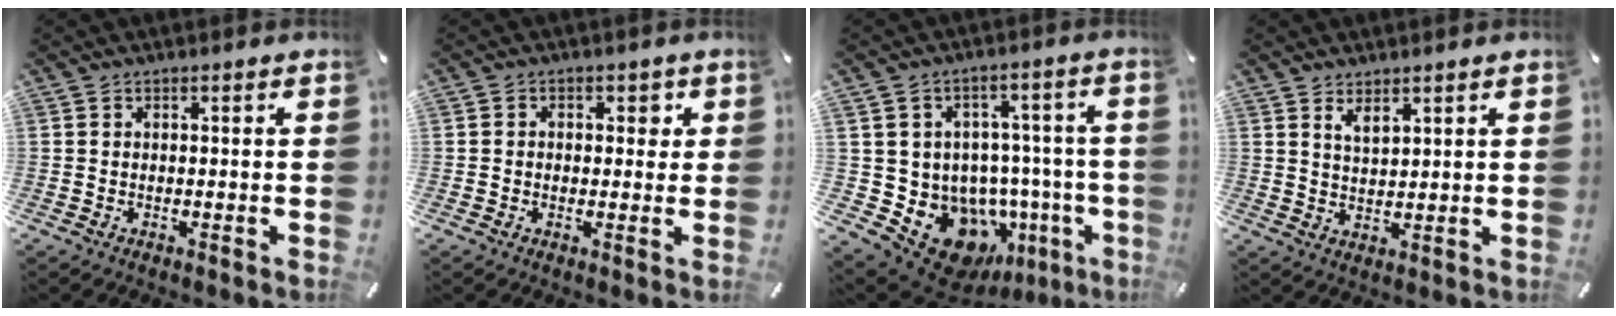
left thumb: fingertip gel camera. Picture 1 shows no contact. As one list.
[{"total": 2.8, "force": [-0.2, 2.4, 1.6], "torque": [-0.009, 0.003, -0.014]}, {"total": 14.6, "force": [-6.7, 10.9, 6.9], "torque": [-0.095, 0.020, -0.090]}, {"total": 3.4, "force": [2.8, 1.4, 1.5], "torque": [-0.033, -0.011, 0.052]}]